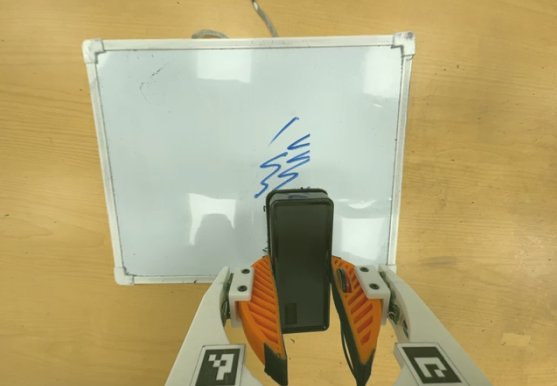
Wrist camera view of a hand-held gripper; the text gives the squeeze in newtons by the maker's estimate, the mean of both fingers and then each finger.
{"total": 5.9, "left": 5.2, "right": 6.6}